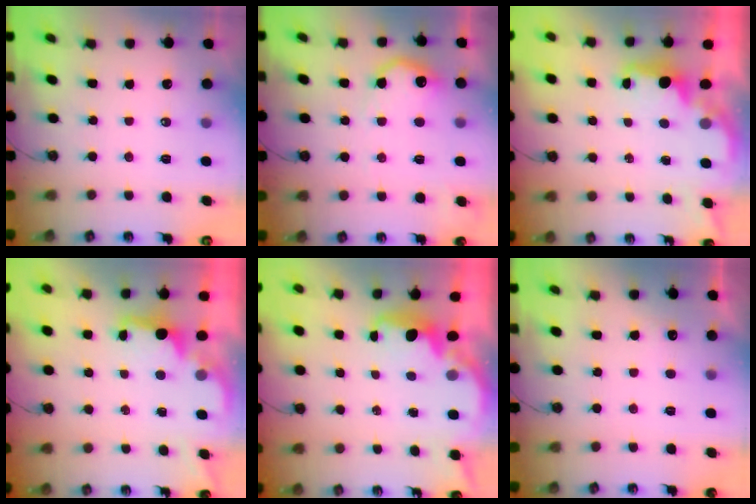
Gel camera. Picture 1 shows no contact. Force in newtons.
{"total": 12.5, "press": 12.5, "slide": 0.5}
{"total": 1.8, "press": 1.7, "slide": 0.5}
{"total": 2.0, "press": 1.9, "slide": 0.8}
{"total": 2.3, "press": 2.2, "slide": 0.7}
{"total": 4.0, "press": 3.8, "slide": 1.1}